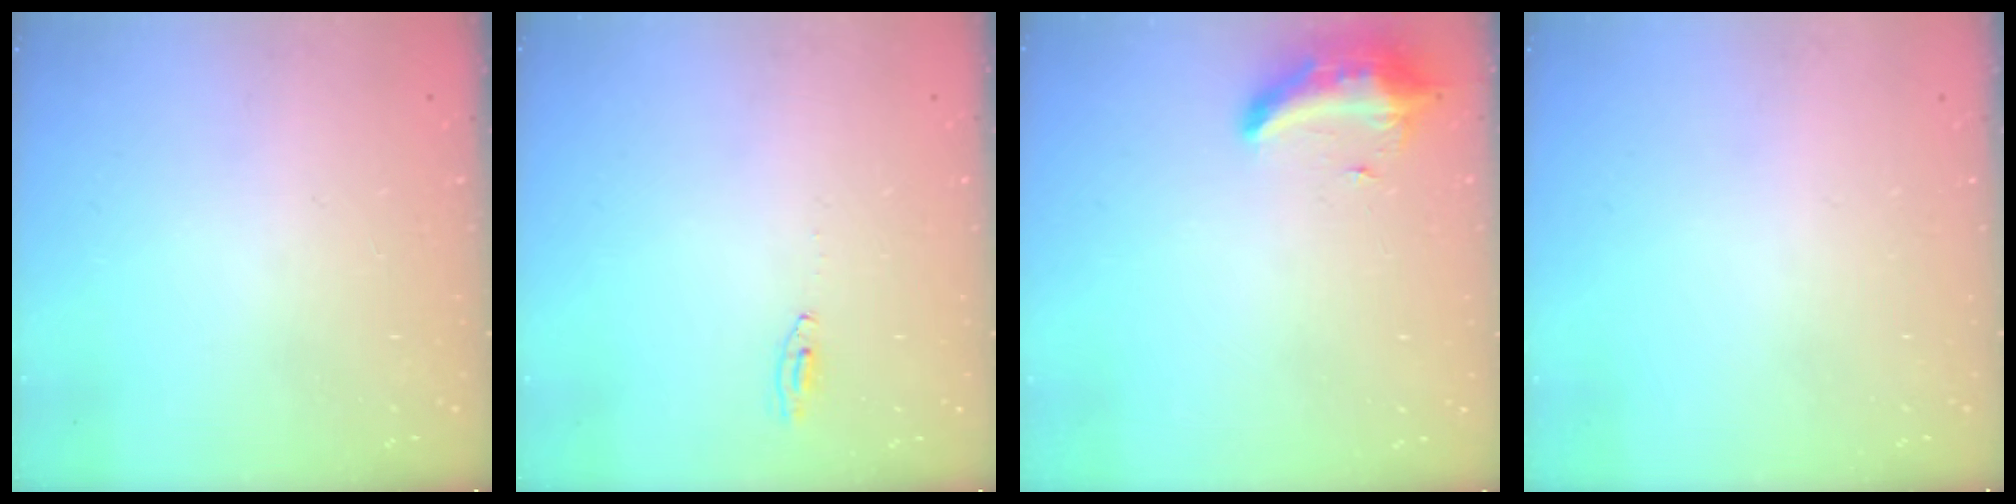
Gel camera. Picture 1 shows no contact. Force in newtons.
{"total": 2.2, "press": 2.2, "slide": 0.2}
{"total": 8.8, "press": 8.8, "slide": 0.6}
{"total": 0.0}